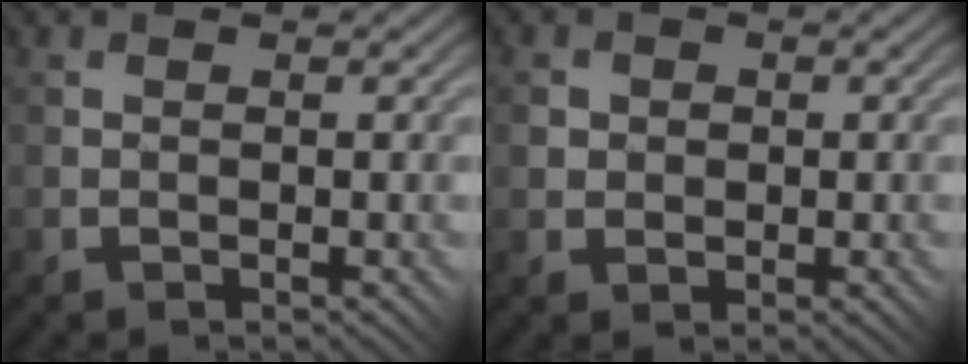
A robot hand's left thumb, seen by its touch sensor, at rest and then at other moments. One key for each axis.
{"total": 2.6, "fx": 0.5, "fy": 2.5, "fz": 0.6, "tx": -0.015, "ty": 0.005, "tz": -0.002}